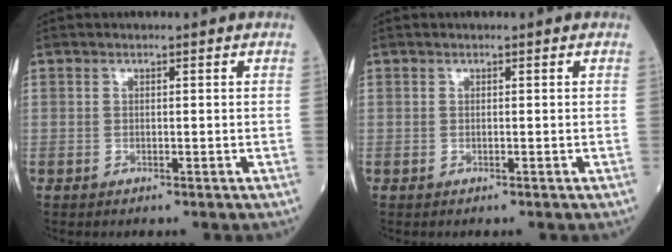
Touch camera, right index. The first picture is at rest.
{"total": 0.0}